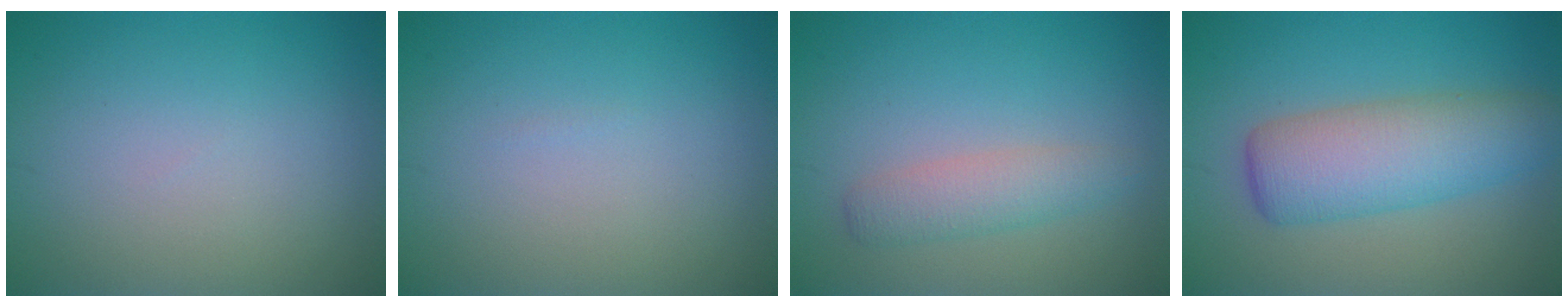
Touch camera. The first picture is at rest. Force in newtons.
{"total": 0.0}
{"total": 2.6, "press": 2.6, "slide": 0.0}
{"total": 6.4, "press": 6.4, "slide": 0.1}